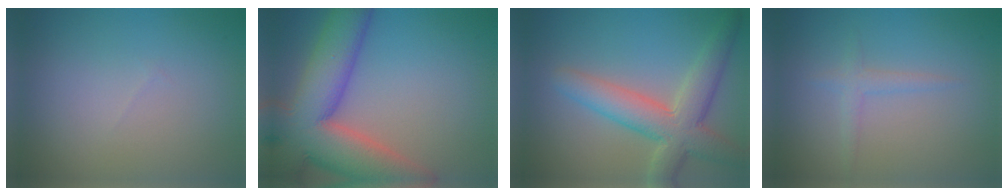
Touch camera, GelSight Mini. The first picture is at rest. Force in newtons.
{"total": 13.0, "press": 13.0, "slide": 0.9}
{"total": 6.4, "press": 6.4, "slide": 0.5}
{"total": 1.4, "press": 1.4, "slide": 0.1}